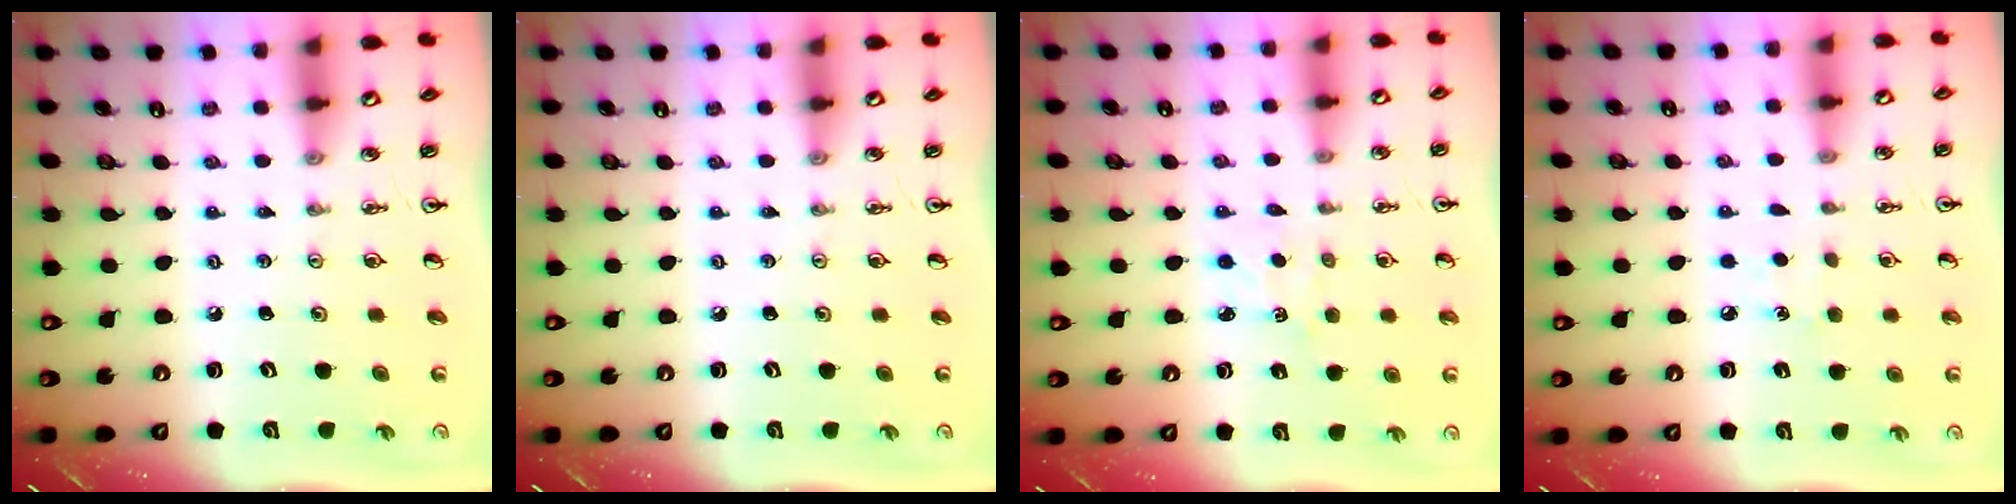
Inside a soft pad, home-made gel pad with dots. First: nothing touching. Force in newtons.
{"total": 0.0}
{"total": 2.3, "press": 2.3, "slide": 0.3}
{"total": 5.1, "press": 5.1, "slide": 0.6}